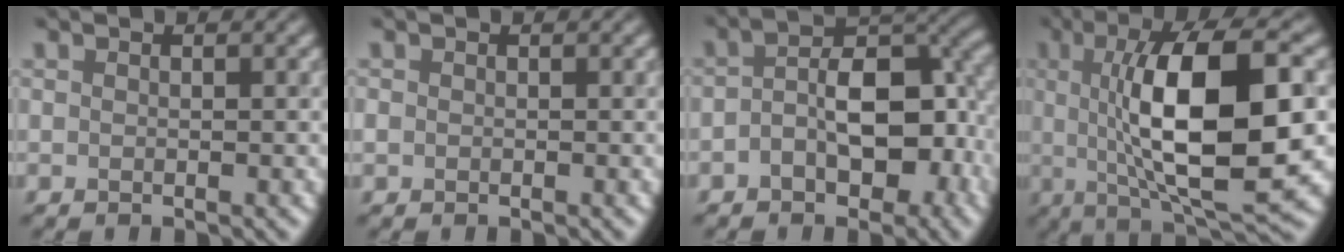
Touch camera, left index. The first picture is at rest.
{"total": 0.5, "force": [-0.1, 0.5, 0.2], "torque": [-0.001, -0.003, -0.002]}
{"total": 8.4, "force": [-1.5, 4.7, 6.8], "torque": [-0.088, 0.013, -0.033]}
{"total": 12.8, "force": [0.5, 3.9, 12.2], "torque": [-0.184, 0.002, 0.010]}